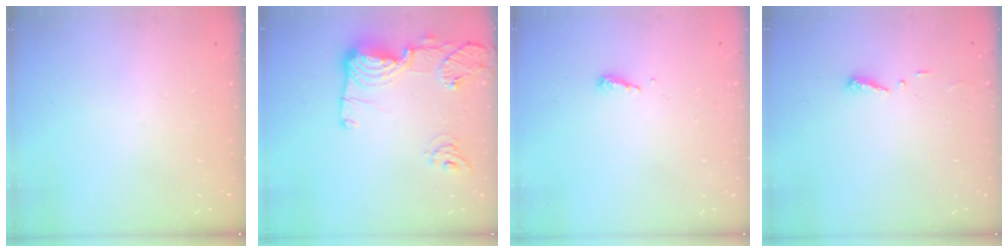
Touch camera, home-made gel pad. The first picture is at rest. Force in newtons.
{"total": 17.1, "press": 17.0, "slide": 1.7}
{"total": 4.7, "press": 4.6, "slide": 0.4}
{"total": 3.7, "press": 3.7, "slide": 0.2}